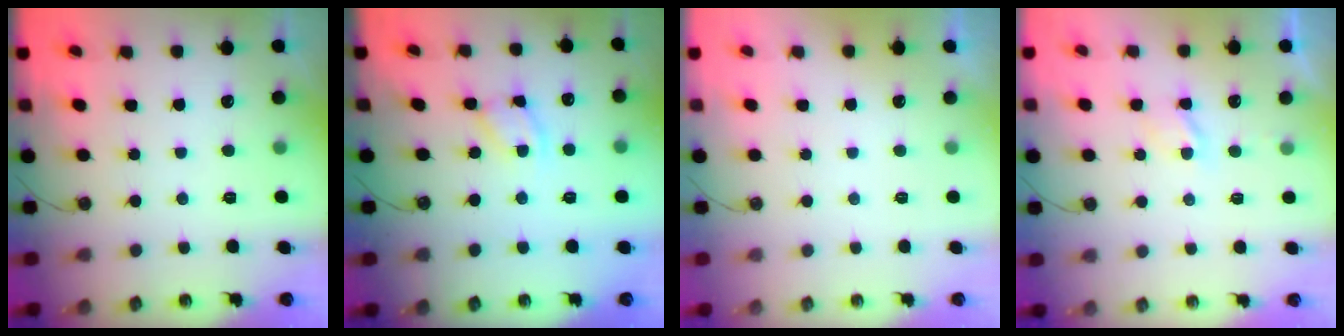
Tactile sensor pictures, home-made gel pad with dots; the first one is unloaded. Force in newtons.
{"total": 5.7, "press": 5.7, "slide": 0.3}
{"total": 0.0}
{"total": 3.9, "press": 3.9, "slide": 0.6}